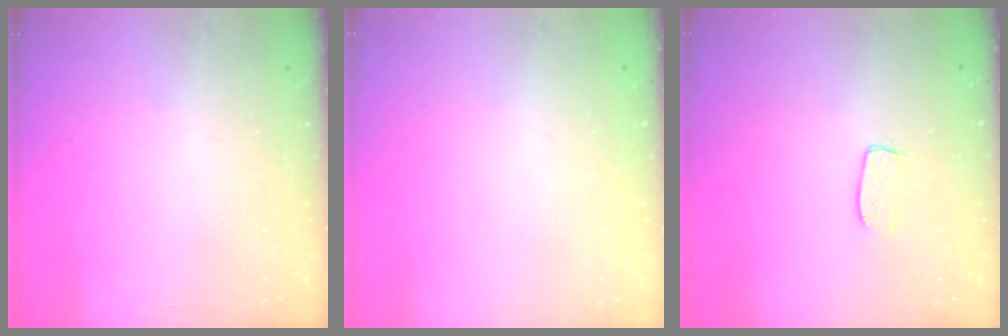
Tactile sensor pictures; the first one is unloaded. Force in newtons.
{"total": 0.0}
{"total": 3.9, "press": 3.9, "slide": 0.3}